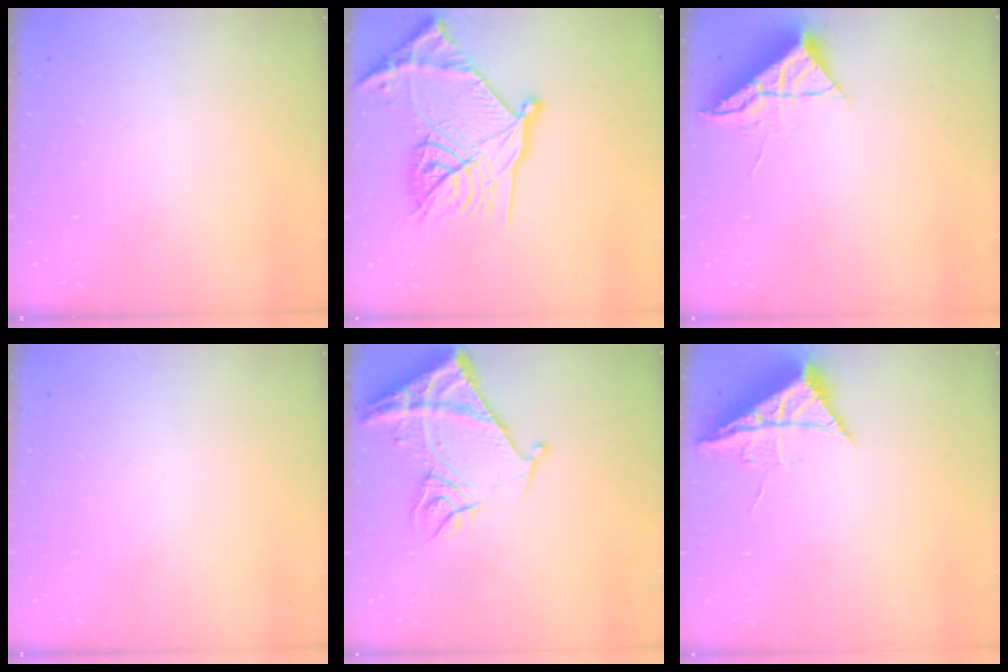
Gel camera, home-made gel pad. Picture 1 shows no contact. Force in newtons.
{"total": 23.6, "press": 23.5, "slide": 2.1}
{"total": 6.4, "press": 6.4, "slide": 0.2}
{"total": 0.0}
{"total": 13.7, "press": 13.6, "slide": 1.4}
{"total": 7.7, "press": 7.7, "slide": 0.4}